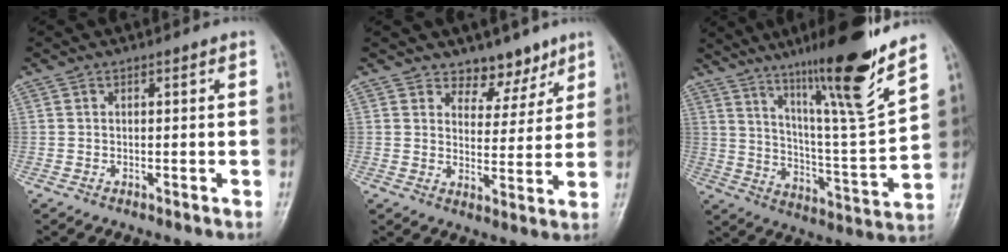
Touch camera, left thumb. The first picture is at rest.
{"total": 6.7, "force": [5.1, 3.8, 1.8], "torque": [0.014, -0.034, 0.080]}
{"total": 20.8, "force": [14.4, 0.7, 15.0], "torque": [-0.210, -0.079, 0.239]}